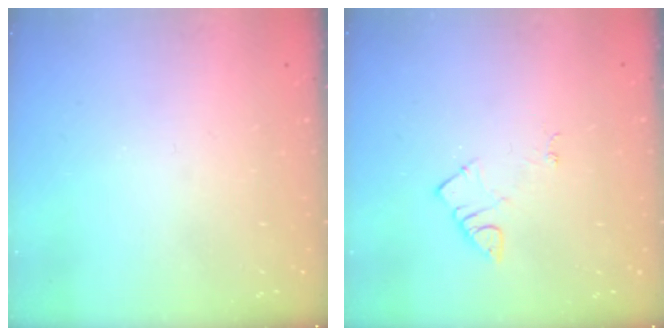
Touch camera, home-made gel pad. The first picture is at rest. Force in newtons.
{"total": 4.2, "press": 4.1, "slide": 0.8}